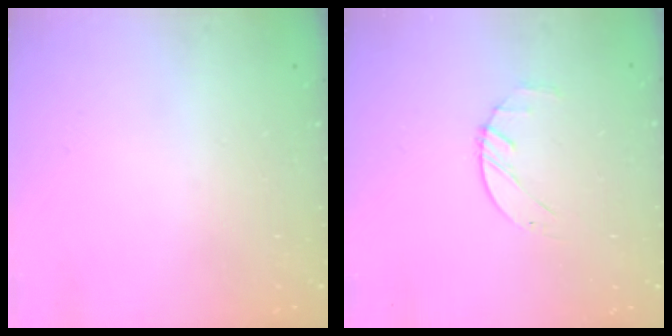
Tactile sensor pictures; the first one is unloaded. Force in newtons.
{"total": 1.9, "press": 1.9, "slide": 0.3}